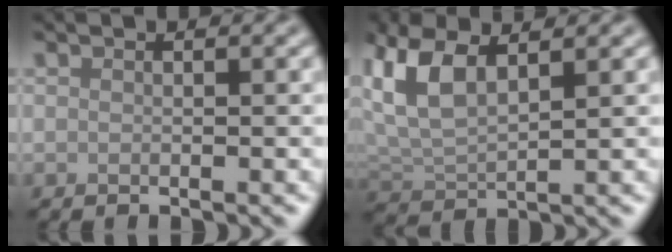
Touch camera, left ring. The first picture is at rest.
{"total": 6.0, "force": [2.9, 2.9, 4.4], "torque": [-0.112, 0.011, 0.058]}